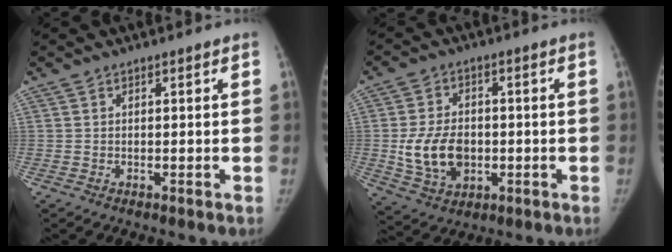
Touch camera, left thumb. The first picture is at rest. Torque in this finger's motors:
{"motor_torque": [-0.11, 0.23, 0.06, -0.06, 0.06]}